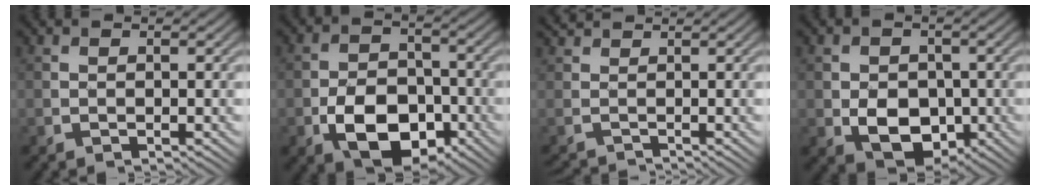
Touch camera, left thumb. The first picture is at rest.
{"total": 9.3, "force": [-3.8, 5.8, 6.1], "torque": [-0.117, -0.010, -0.069]}
{"total": 1.2, "force": [-0.8, 0.7, 0.5], "torque": [-0.023, -0.005, -0.023]}
{"total": 6.4, "force": [-1.5, 4.8, 4.0], "torque": [-0.073, -0.013, -0.028]}